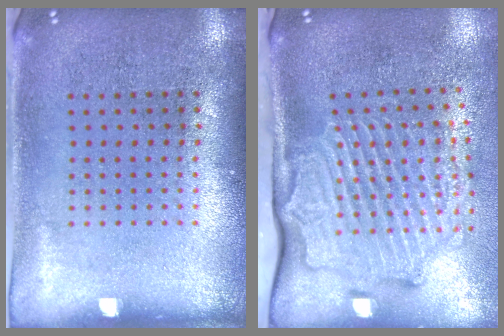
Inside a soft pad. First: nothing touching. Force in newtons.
{"total": 3.1, "press": 2.4, "slide": 1.9}